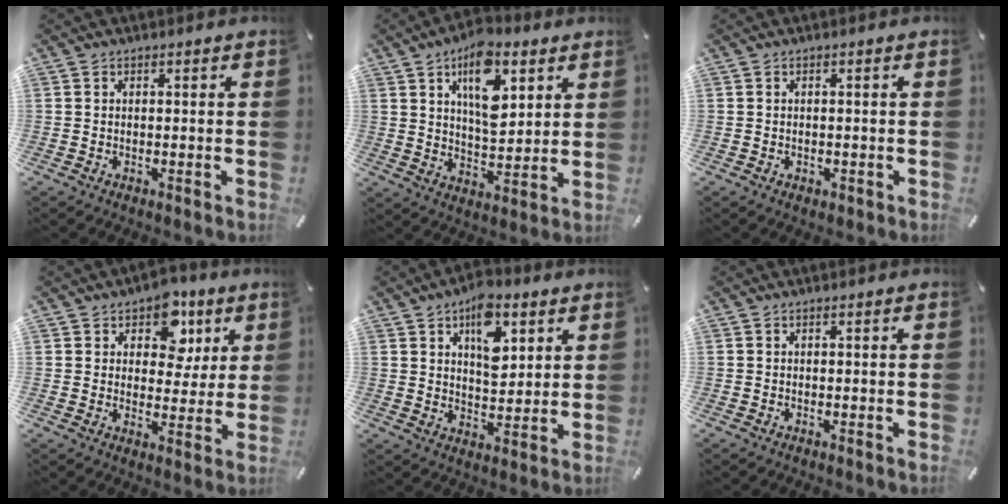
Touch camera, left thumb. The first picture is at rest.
{"total": 14.1, "force": [6.9, 7.3, 9.9], "torque": [-0.149, -0.022, 0.117]}
{"total": 1.0, "force": [-0.2, 0.9, 0.3], "torque": [-0.006, 0.005, -0.006]}
{"total": 10.2, "force": [4.9, 7.5, 4.9], "torque": [-0.059, -0.023, 0.084]}
{"total": 11.6, "force": [5.7, 6.7, 7.6], "torque": [-0.097, -0.019, 0.096]}
{"total": 0.0}